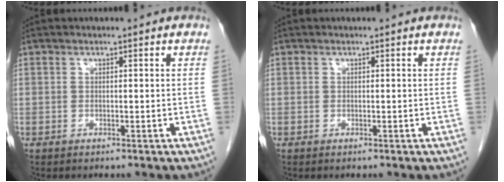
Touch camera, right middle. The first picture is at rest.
{"total": 0.0}